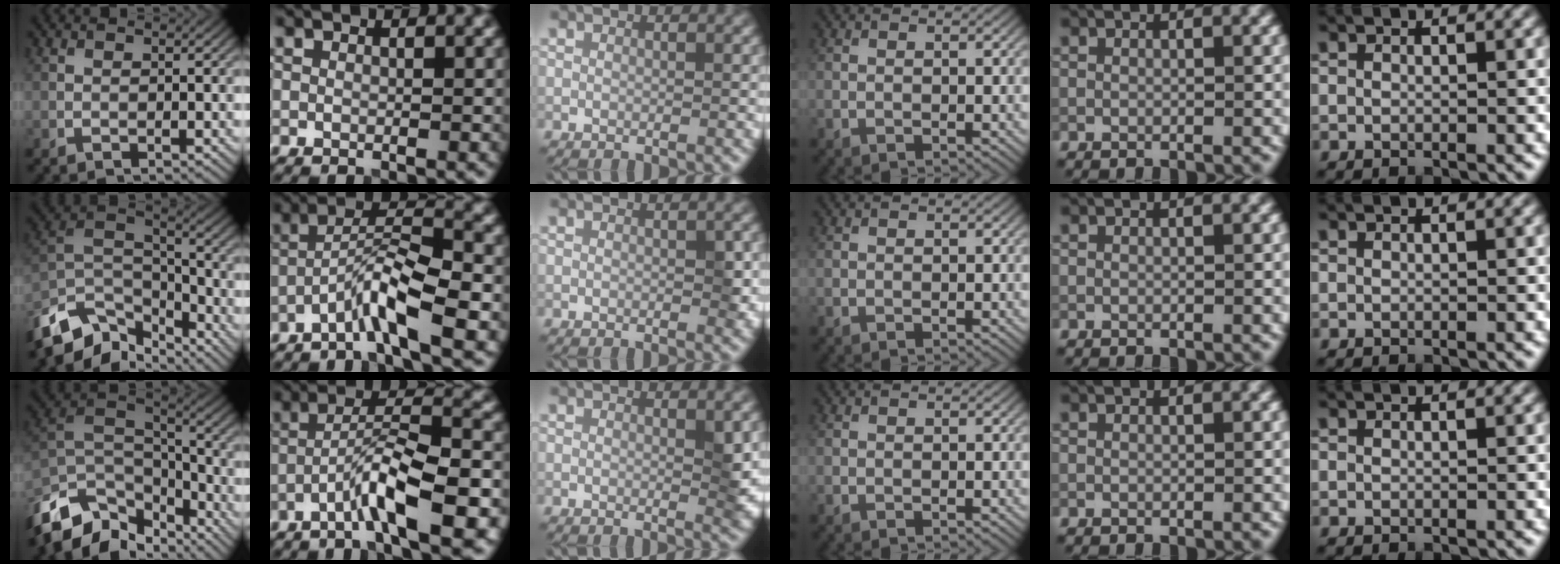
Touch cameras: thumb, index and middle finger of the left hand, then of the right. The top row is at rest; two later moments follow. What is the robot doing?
{"motion": "lift_and_place", "object": "calculator"}